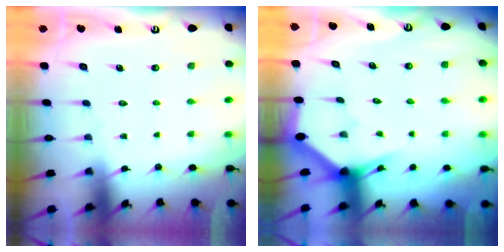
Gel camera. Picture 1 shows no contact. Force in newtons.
{"total": 2.9, "press": 2.9, "slide": 0.1}